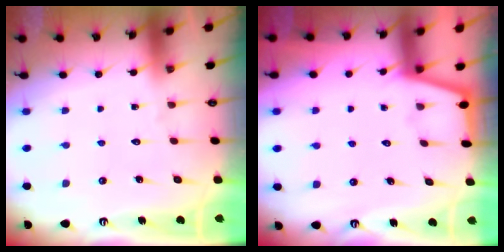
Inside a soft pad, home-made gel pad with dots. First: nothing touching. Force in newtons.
{"total": 1.2, "press": 1.1, "slide": 0.3}